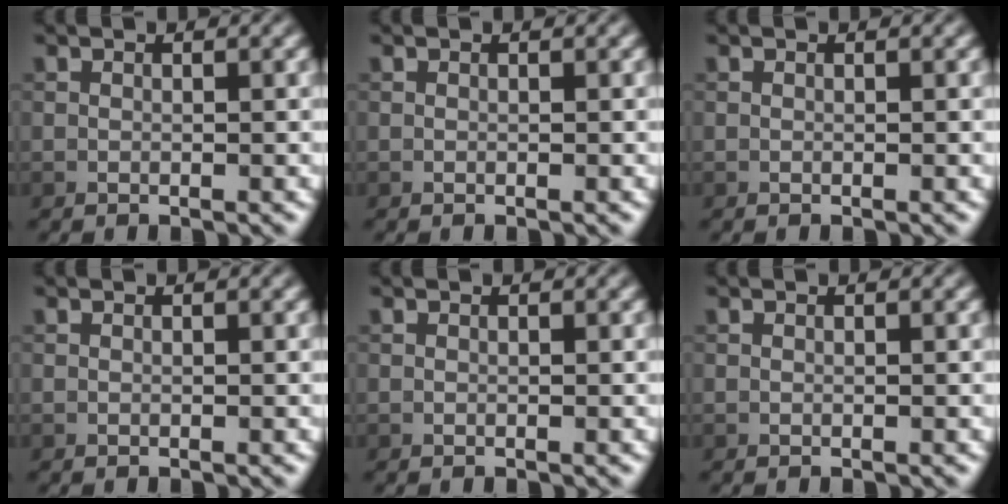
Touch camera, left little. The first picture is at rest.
{"total": 0.0}
{"total": 0.0}
{"total": 0.0}
{"total": 0.0}
{"total": 0.0}